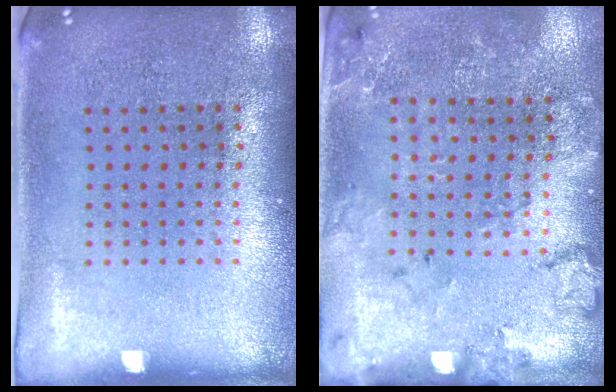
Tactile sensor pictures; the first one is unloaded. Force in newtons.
{"total": 1.7, "press": 1.6, "slide": 0.5}